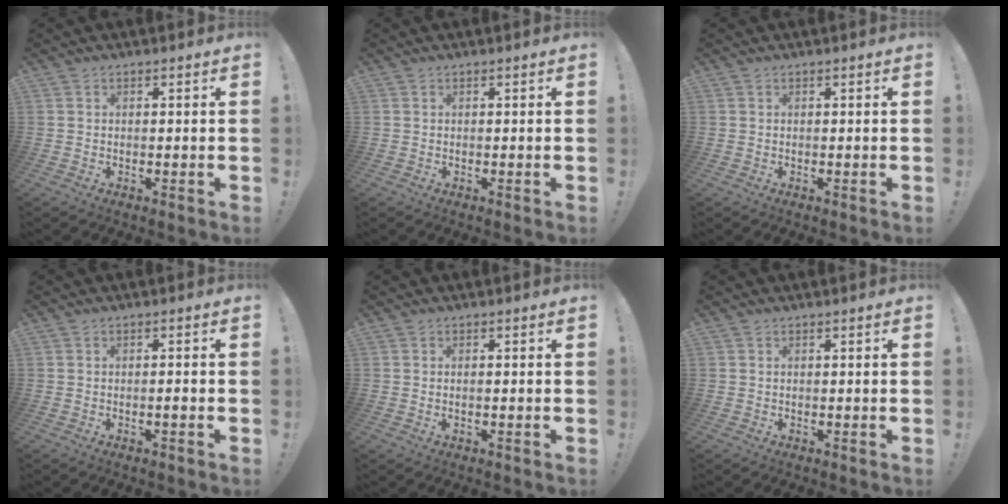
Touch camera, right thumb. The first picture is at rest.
{"total": 0.0}
{"total": 0.0}
{"total": 1.6, "force": [-0.9, -0.2, 1.2], "torque": [-0.025, 0.001, -0.015]}
{"total": 0.8, "force": [-0.4, -0.2, 0.6], "torque": [-0.010, -0.002, -0.008]}
{"total": 0.0}